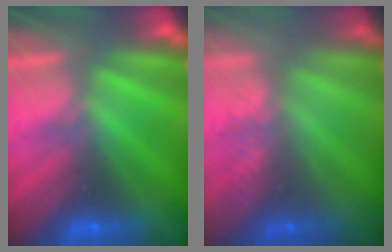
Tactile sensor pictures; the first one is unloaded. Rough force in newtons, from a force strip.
{"total": 2.6}